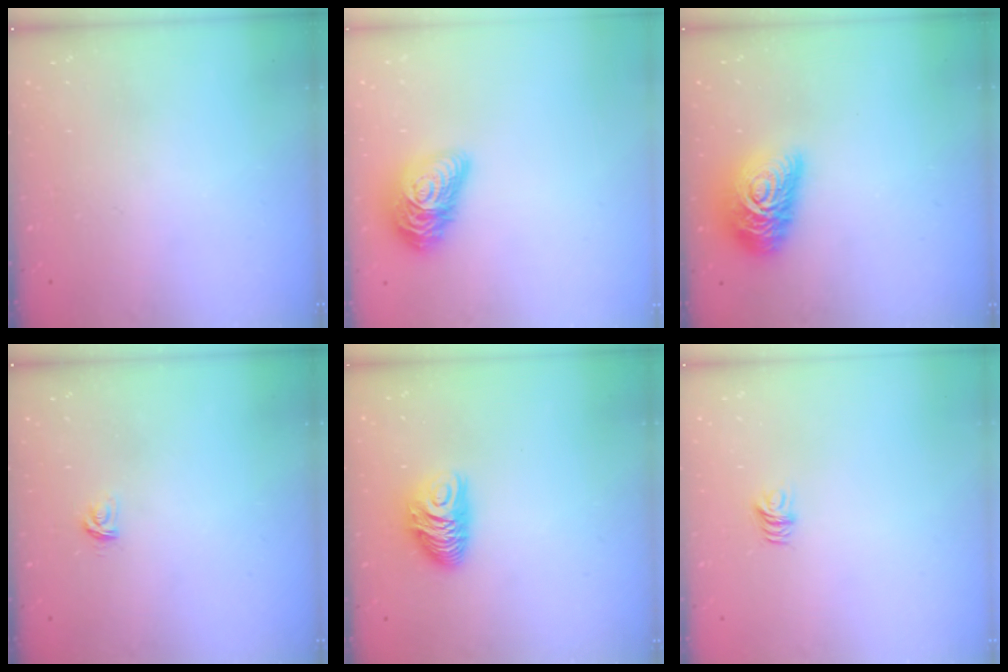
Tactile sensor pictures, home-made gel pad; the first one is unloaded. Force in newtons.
{"total": 15.3, "press": 15.3, "slide": 0.8}
{"total": 15.9, "press": 15.9, "slide": 1.1}
{"total": 2.7, "press": 2.7, "slide": 0.4}
{"total": 9.8, "press": 9.8, "slide": 0.9}
{"total": 5.1, "press": 5.1, "slide": 0.5}